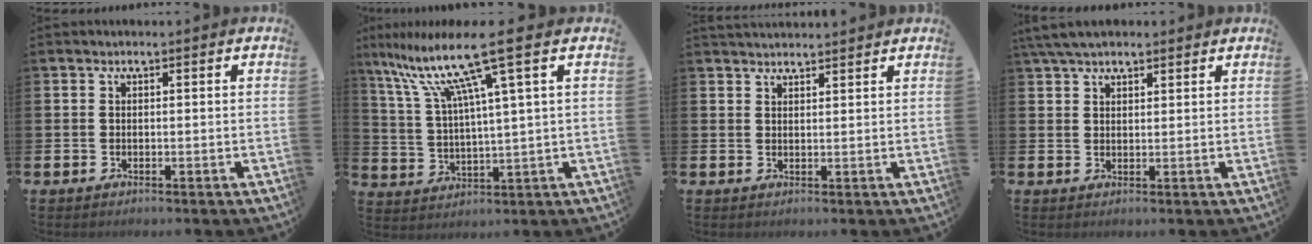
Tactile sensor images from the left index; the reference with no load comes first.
{"total": 12.9, "force": [7.6, 0.8, 10.4], "torque": [-0.235, -0.028, 0.118]}
{"total": 2.4, "force": [2.3, 0.5, 0.1], "torque": [0.003, -0.012, 0.041]}
{"total": 4.5, "force": [3.8, 1.5, 1.9], "torque": [-0.043, -0.004, 0.072]}